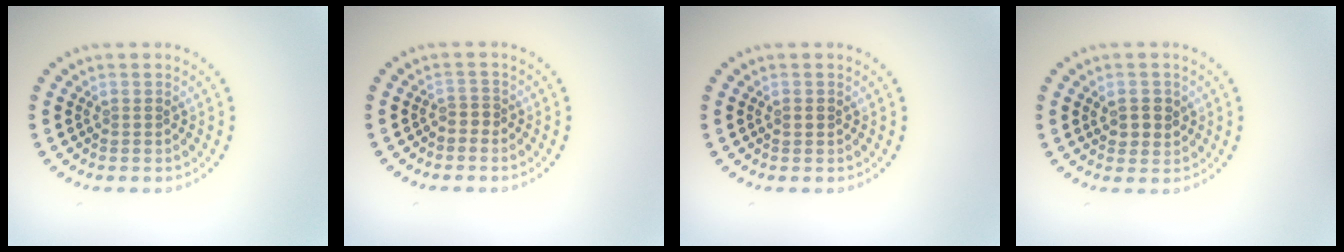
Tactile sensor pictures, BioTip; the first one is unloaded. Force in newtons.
{"total": 0.9, "press": 0.5, "slide": 0.8}
{"total": 1.0, "press": 0.9, "slide": 0.1}
{"total": 2.3, "press": 2.2, "slide": 0.5}